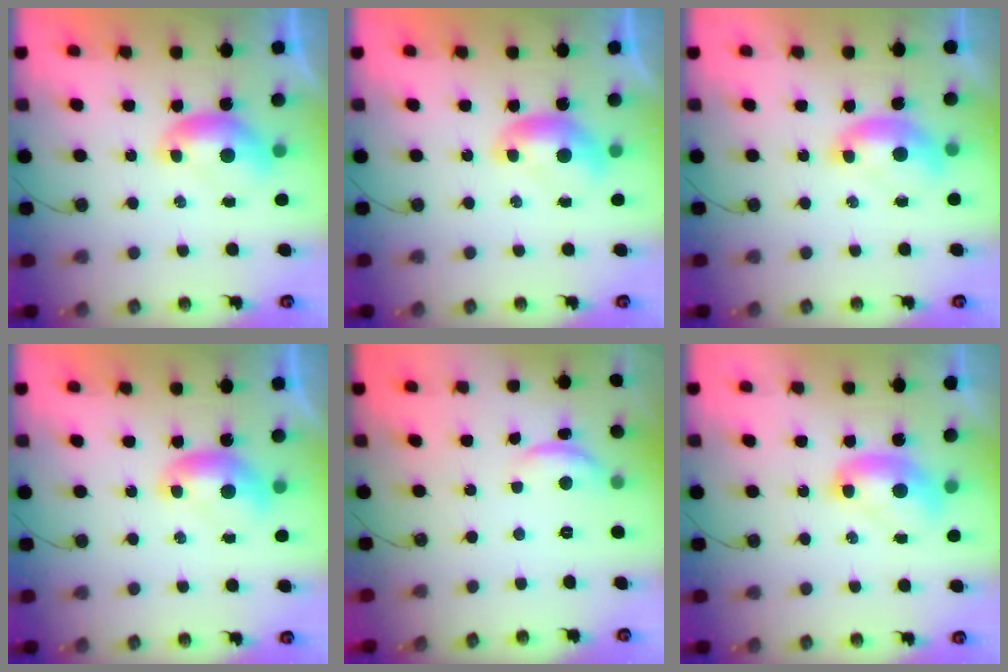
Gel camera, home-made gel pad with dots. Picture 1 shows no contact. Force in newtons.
{"total": 0.0}
{"total": 1.8, "press": 1.6, "slide": 0.6}
{"total": 0.0}
{"total": 2.6, "press": 2.6, "slide": 0.5}
{"total": 2.2, "press": 2.2, "slide": 0.2}